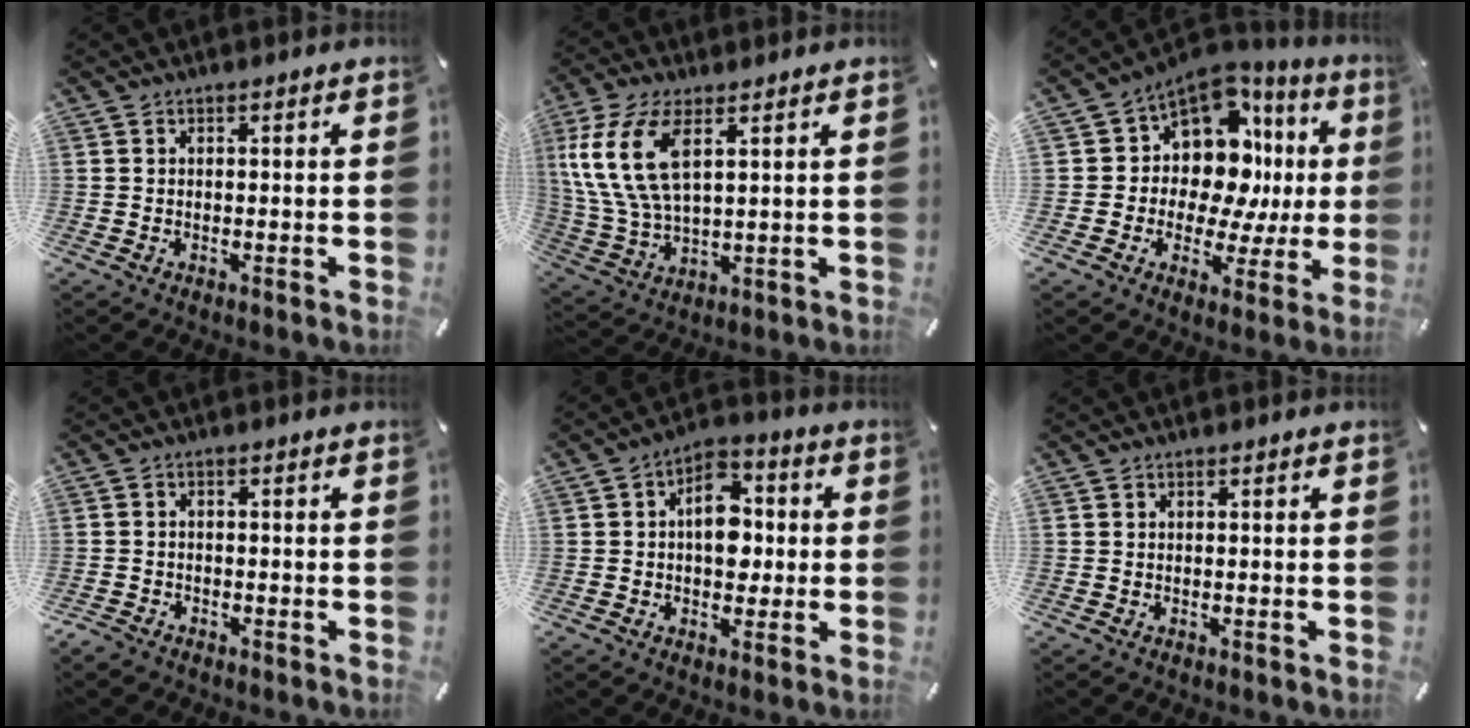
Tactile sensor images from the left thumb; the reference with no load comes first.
{"total": 13.9, "force": [5.3, 7.1, 10.7], "torque": [-0.257, -0.010, 0.093]}
{"total": 12.7, "force": [3.1, 9.9, 7.3], "torque": [-0.116, -0.050, 0.056]}
{"total": 1.8, "force": [-1.4, 1.0, 0.3], "torque": [-0.014, 0.006, -0.032]}
{"total": 9.8, "force": [0.0, 7.1, 6.8], "torque": [-0.088, 0.010, -0.001]}
{"total": 0.0}